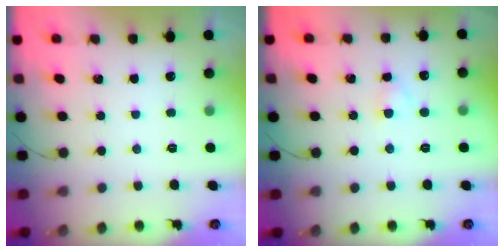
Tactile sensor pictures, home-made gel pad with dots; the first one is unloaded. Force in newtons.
{"total": 2.3, "press": 2.1, "slide": 1.0}